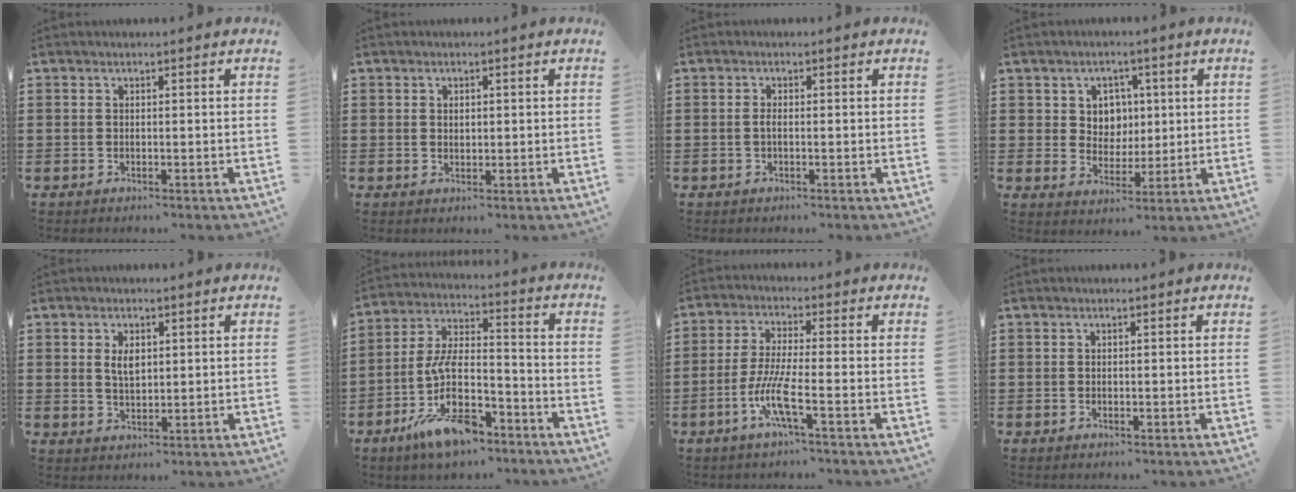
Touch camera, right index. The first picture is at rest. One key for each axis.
{"total": 1.0, "fx": 0.5, "fy": 0.7, "fz": 0.4, "tx": -0.010, "ty": 0.007, "tz": 0.009}
{"total": 1.0, "fx": -0.2, "fy": 0.3, "fz": 0.9, "tx": -0.026, "ty": -0.003, "tz": -0.005}
{"total": 4.8, "fx": 1.7, "fy": 4.3, "fz": 1.2, "tx": -0.035, "ty": 0.013, "tz": 0.027}
{"total": 3.2, "fx": 1.1, "fy": 1.7, "fz": 2.4, "tx": -0.044, "ty": 0.005, "tz": 0.018}
{"total": 12.3, "fx": -6.7, "fy": 5.3, "fz": 8.8, "tx": -0.199, "ty": 0.011, "tz": -0.134}
{"total": 7.2, "fx": -3.0, "fy": 0.8, "fz": 6.4, "tx": -0.140, "ty": -0.014, "tz": -0.063}
{"total": 0.0}